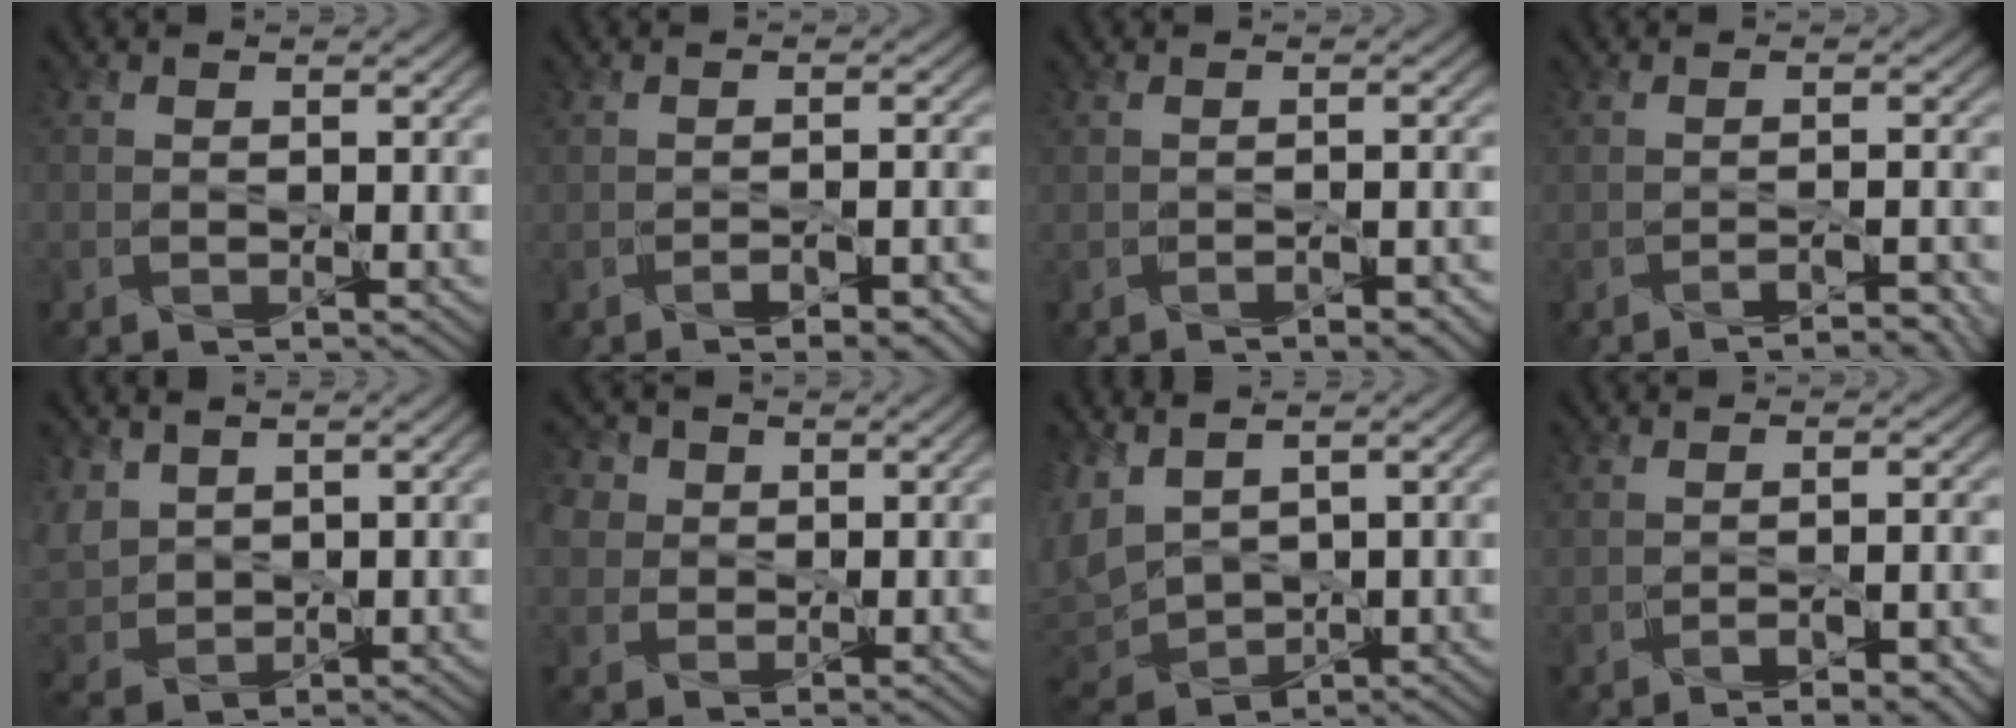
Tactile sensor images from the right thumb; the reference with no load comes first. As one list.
[{"total": 4.0, "force": [-2.2, 1.1, 3.2], "torque": [-0.049, 0.003, -0.028]}, {"total": 2.8, "force": [-1.6, 0.8, 2.1], "torque": [-0.033, -0.001, -0.018]}, {"total": 3.6, "force": [-2.6, 0.6, 2.5], "torque": [-0.034, 0.004, -0.035]}, {"total": 5.7, "force": [2.6, 4.1, 3.0], "torque": [-0.102, 0.001, 0.057]}, {"total": 5.2, "force": [2.0, 4.3, 2.2], "torque": [-0.088, 0.013, 0.038]}, {"total": 5.6, "force": [1.3, 3.2, 4.4], "torque": [-0.131, -0.004, 0.023]}, {"total": 4.7, "force": [-2.7, 1.2, 3.7], "torque": [-0.050, -0.001, -0.030]}]